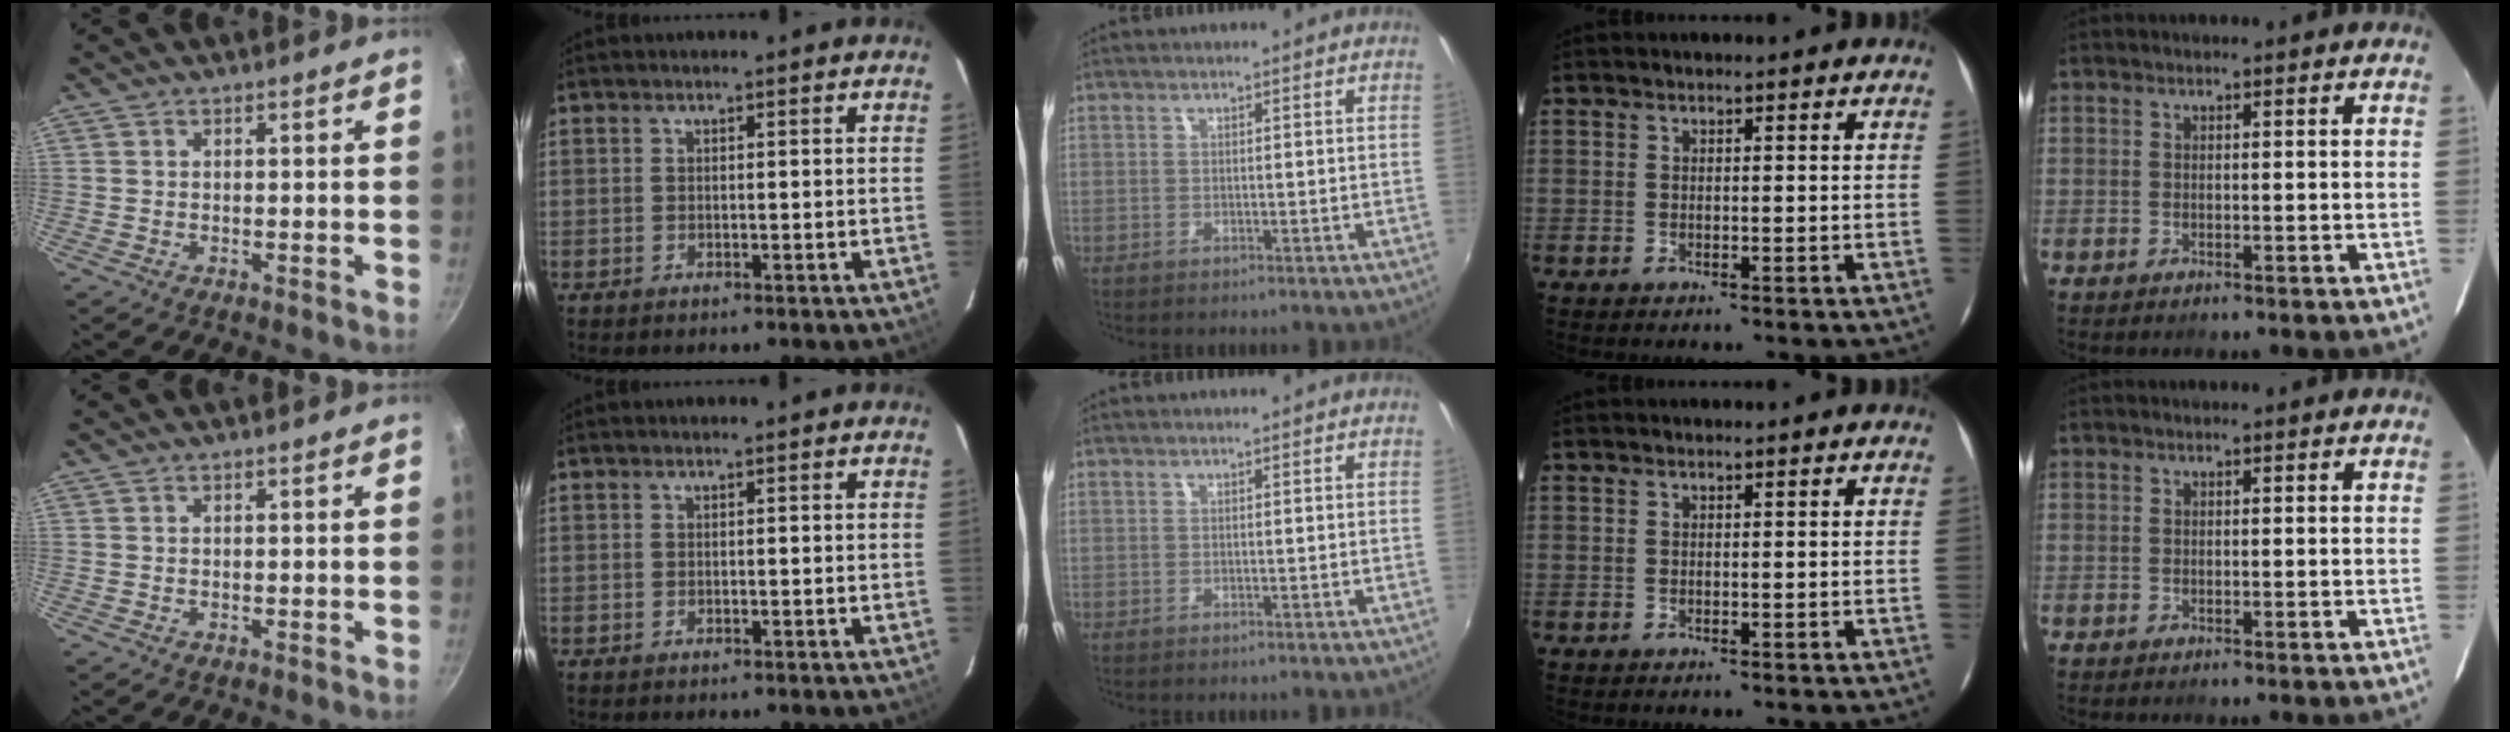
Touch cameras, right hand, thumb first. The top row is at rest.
{}